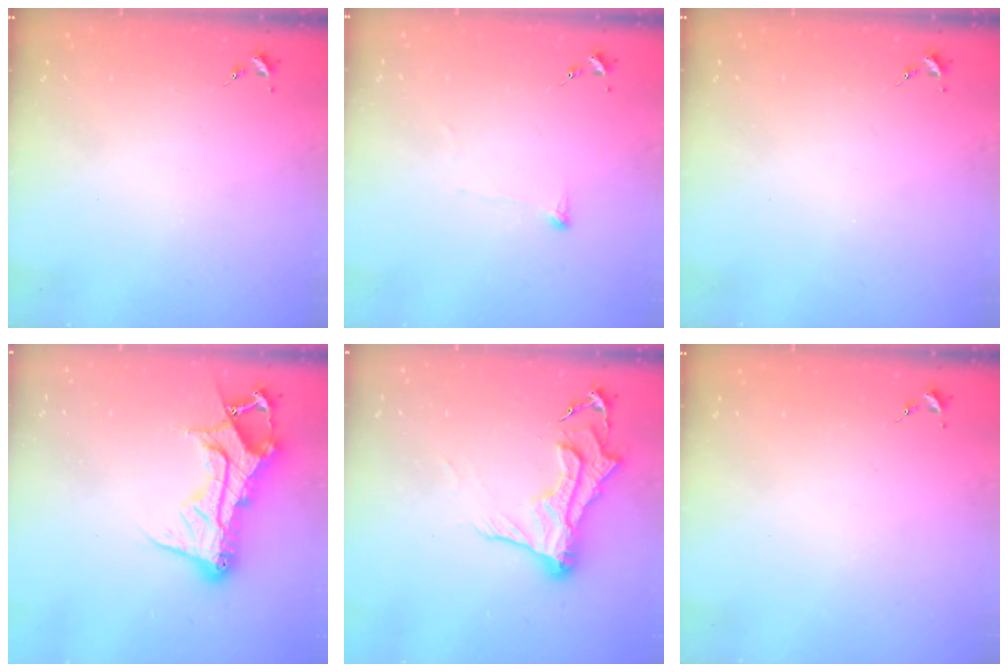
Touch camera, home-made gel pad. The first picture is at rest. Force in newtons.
{"total": 2.9, "press": 2.9, "slide": 0.4}
{"total": 0.0}
{"total": 17.1, "press": 17.1, "slide": 1.5}
{"total": 13.1, "press": 13.1, "slide": 1.5}
{"total": 0.0}